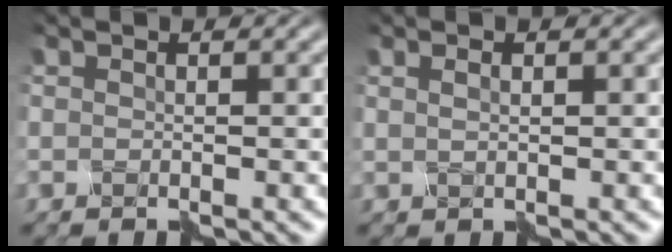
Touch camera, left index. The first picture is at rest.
{"total": 0.9, "force": [0.6, 0.3, 0.6], "torque": [-0.008, 0.001, 0.006]}